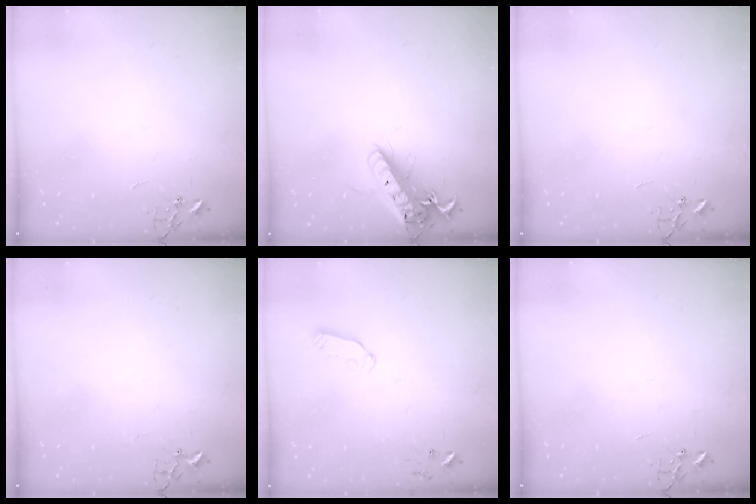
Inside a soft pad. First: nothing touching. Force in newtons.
{"total": 18.2, "press": 18.0, "slide": 3.0}
{"total": 0.0}
{"total": 3.0, "press": 2.9, "slide": 0.4}
{"total": 6.0, "press": 6.0, "slide": 0.5}
{"total": 0.0}